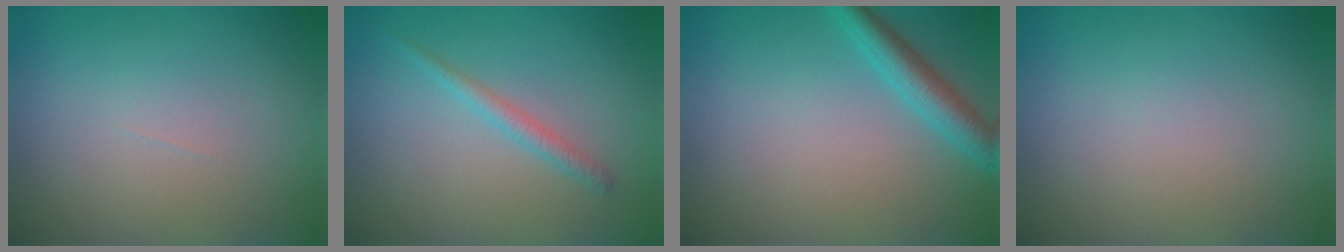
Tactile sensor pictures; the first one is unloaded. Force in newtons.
{"total": 1.4, "press": 1.4, "slide": 0.1}
{"total": 3.0, "press": 3.0, "slide": 0.2}
{"total": 0.0}